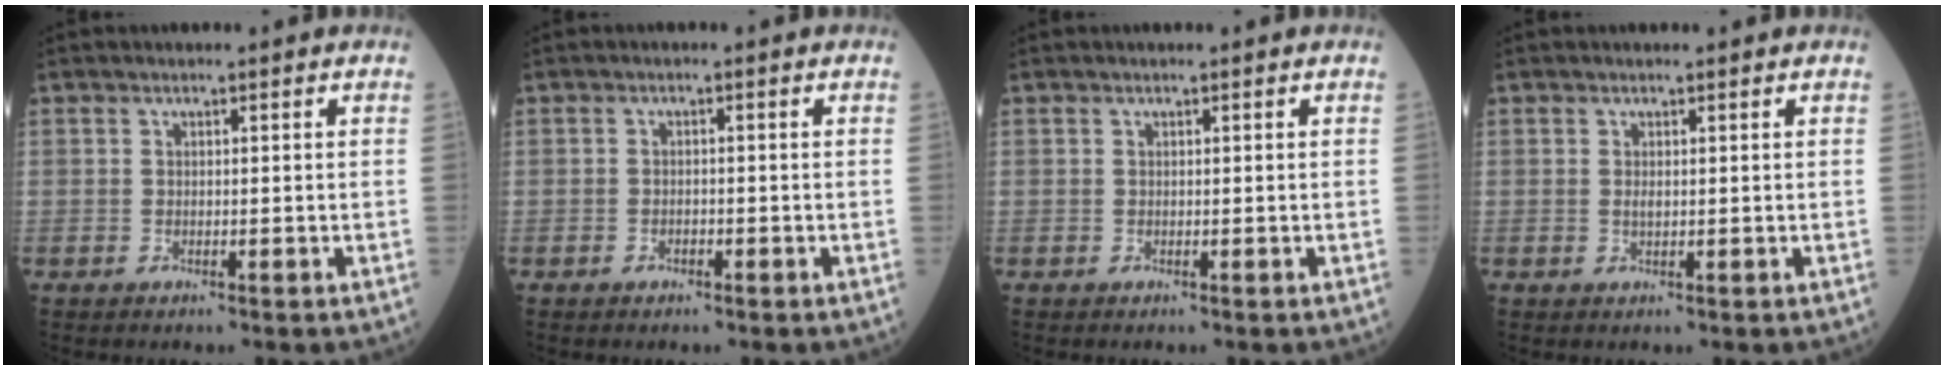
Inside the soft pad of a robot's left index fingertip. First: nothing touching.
{"total": 1.0, "force": [-0.7, 0.6, 0.5], "torque": [-0.007, 0.002, -0.012]}
{"total": 0.0}
{"total": 0.7, "force": [0.2, 0.3, 0.7], "torque": [-0.014, 0.000, 0.003]}